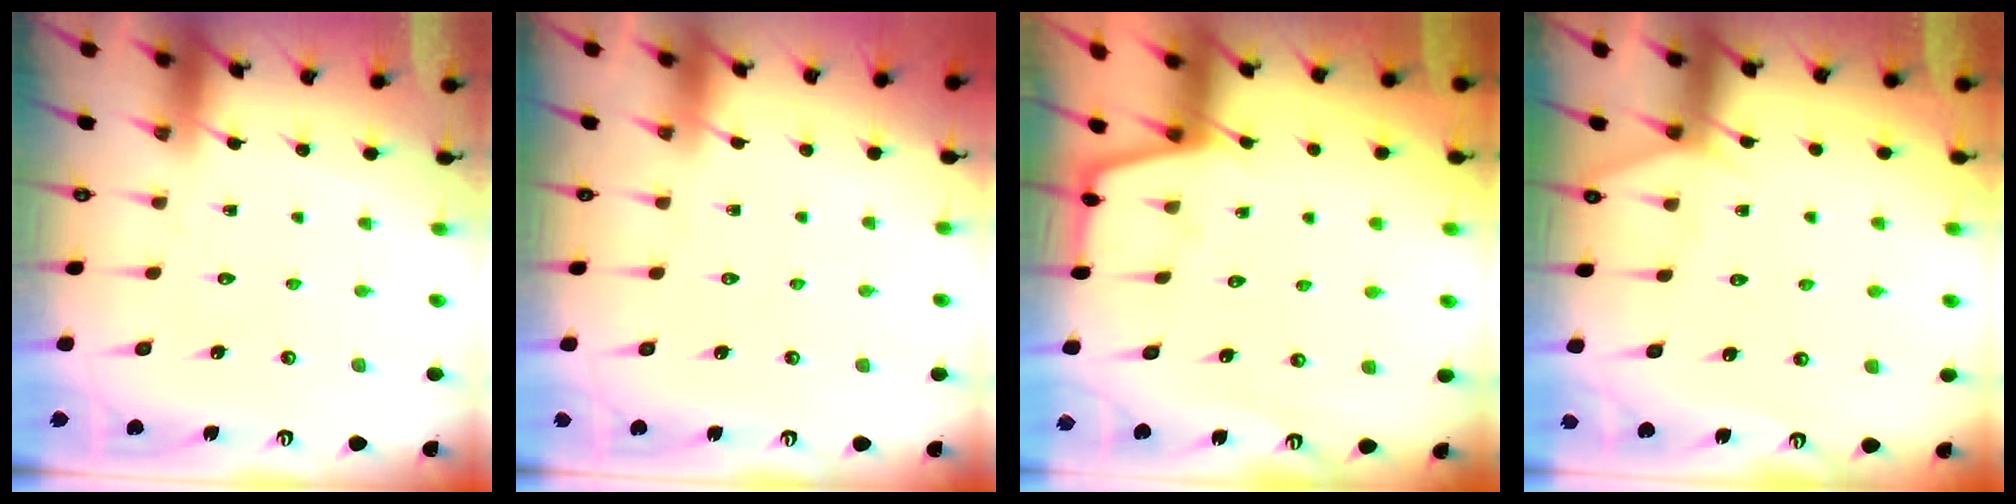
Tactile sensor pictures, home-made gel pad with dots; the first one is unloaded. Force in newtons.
{"total": 0.0}
{"total": 2.3, "press": 2.3, "slide": 0.4}
{"total": 4.6, "press": 4.6, "slide": 0.5}